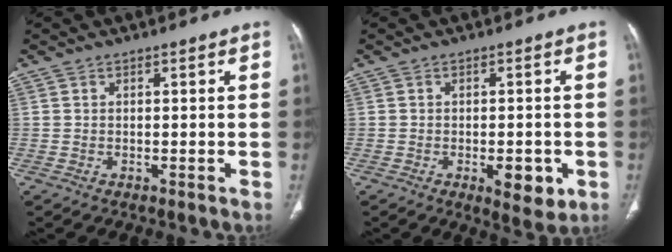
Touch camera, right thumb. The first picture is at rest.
{"total": 6.6, "force": [-2.1, 2.9, 5.5], "torque": [-0.061, -0.003, -0.021]}